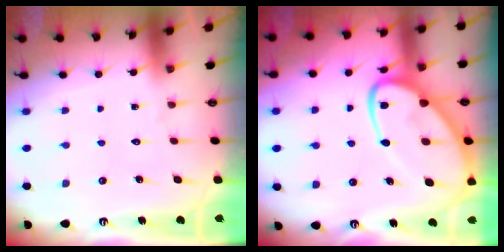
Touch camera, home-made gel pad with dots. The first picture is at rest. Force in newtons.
{"total": 17.2, "press": 17.1, "slide": 1.4}